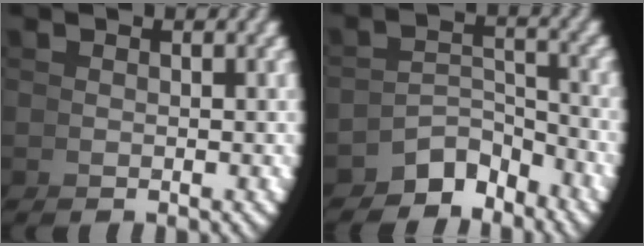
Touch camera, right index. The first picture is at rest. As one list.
[{"total": 5.3, "force": [-3.9, 2.5, 2.6], "torque": [-0.036, -0.022, -0.057]}]